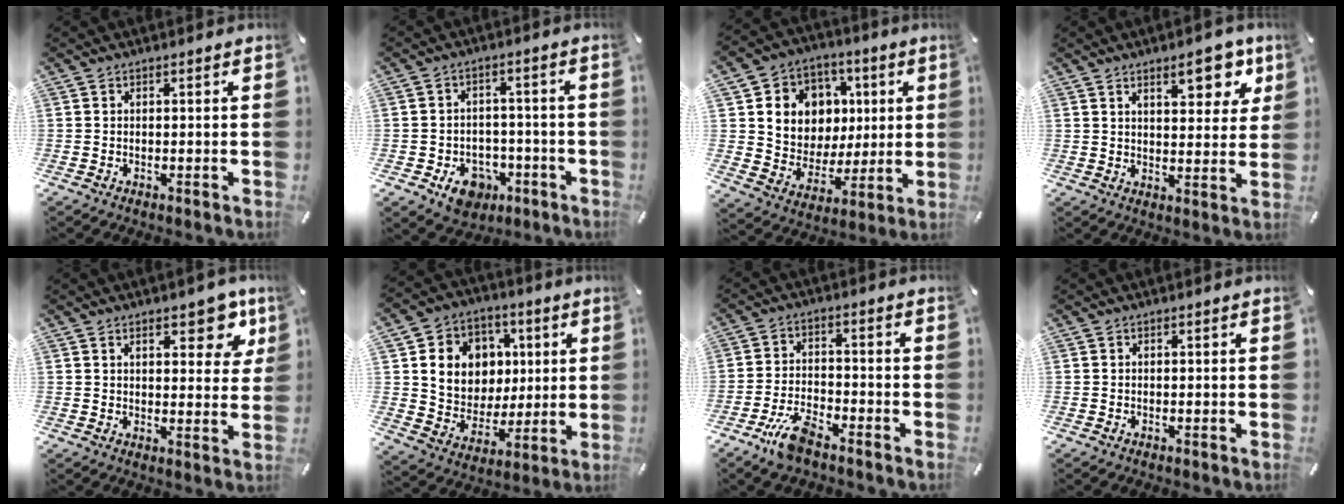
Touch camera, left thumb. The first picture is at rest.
{"total": 8.3, "force": [-4.1, 6.4, 3.4], "torque": [-0.046, 0.028, -0.070]}
{"total": 11.4, "force": [1.9, 11.1, 1.9], "torque": [-0.035, -0.019, 0.048]}
{"total": 10.3, "force": [6.0, 4.7, 7.0], "torque": [-0.085, -0.023, 0.096]}
{"total": 9.8, "force": [5.4, 4.5, 6.8], "torque": [-0.079, -0.021, 0.087]}
{"total": 12.4, "force": [2.6, 11.6, 3.4], "torque": [-0.057, -0.013, 0.060]}
{"total": 7.5, "force": [-5.6, 2.5, 4.4], "torque": [-0.097, 0.020, -0.106]}
{"total": 0.0}